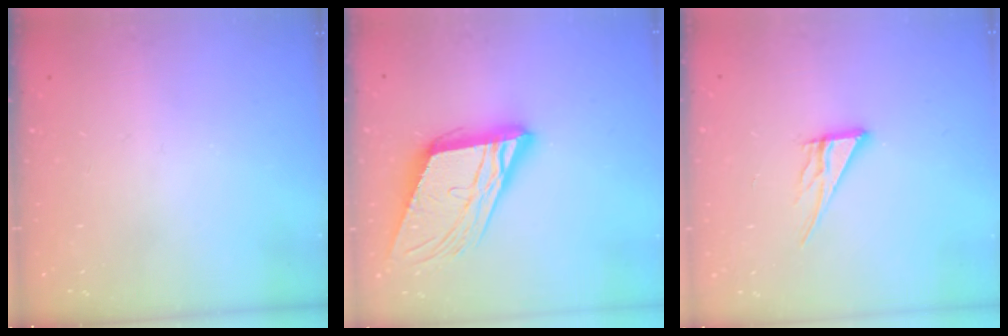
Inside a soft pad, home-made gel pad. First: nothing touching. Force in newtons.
{"total": 18.1, "press": 17.7, "slide": 3.6}
{"total": 9.3, "press": 9.2, "slide": 0.9}